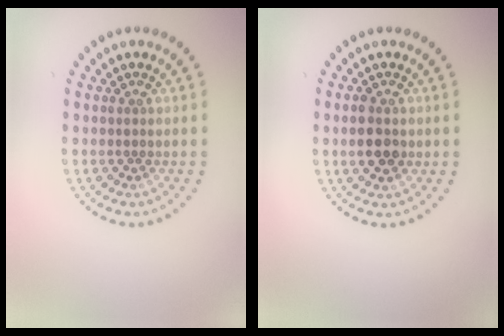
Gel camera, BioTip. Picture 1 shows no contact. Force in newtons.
{"total": 2.9, "press": 2.9, "slide": 0.2}